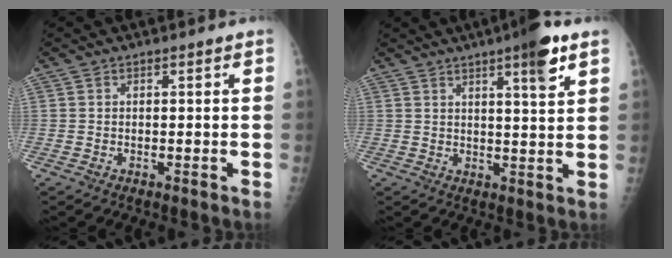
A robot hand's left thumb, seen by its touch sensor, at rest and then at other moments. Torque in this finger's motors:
{"motor_torque": [1.06, 0.84, 0.72, -0.36, 0.06]}